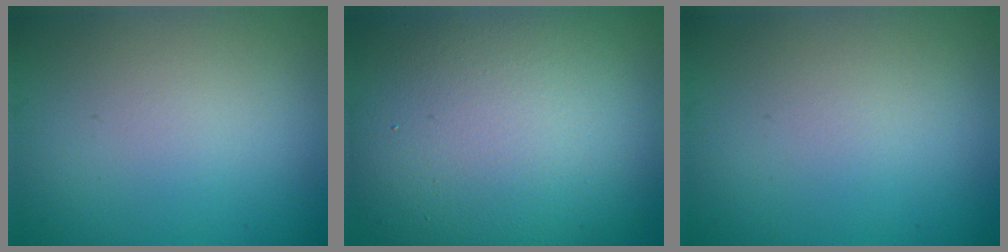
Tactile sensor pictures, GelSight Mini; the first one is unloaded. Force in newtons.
{"total": 14.9, "press": 14.9, "slide": 1.0}
{"total": 0.0}